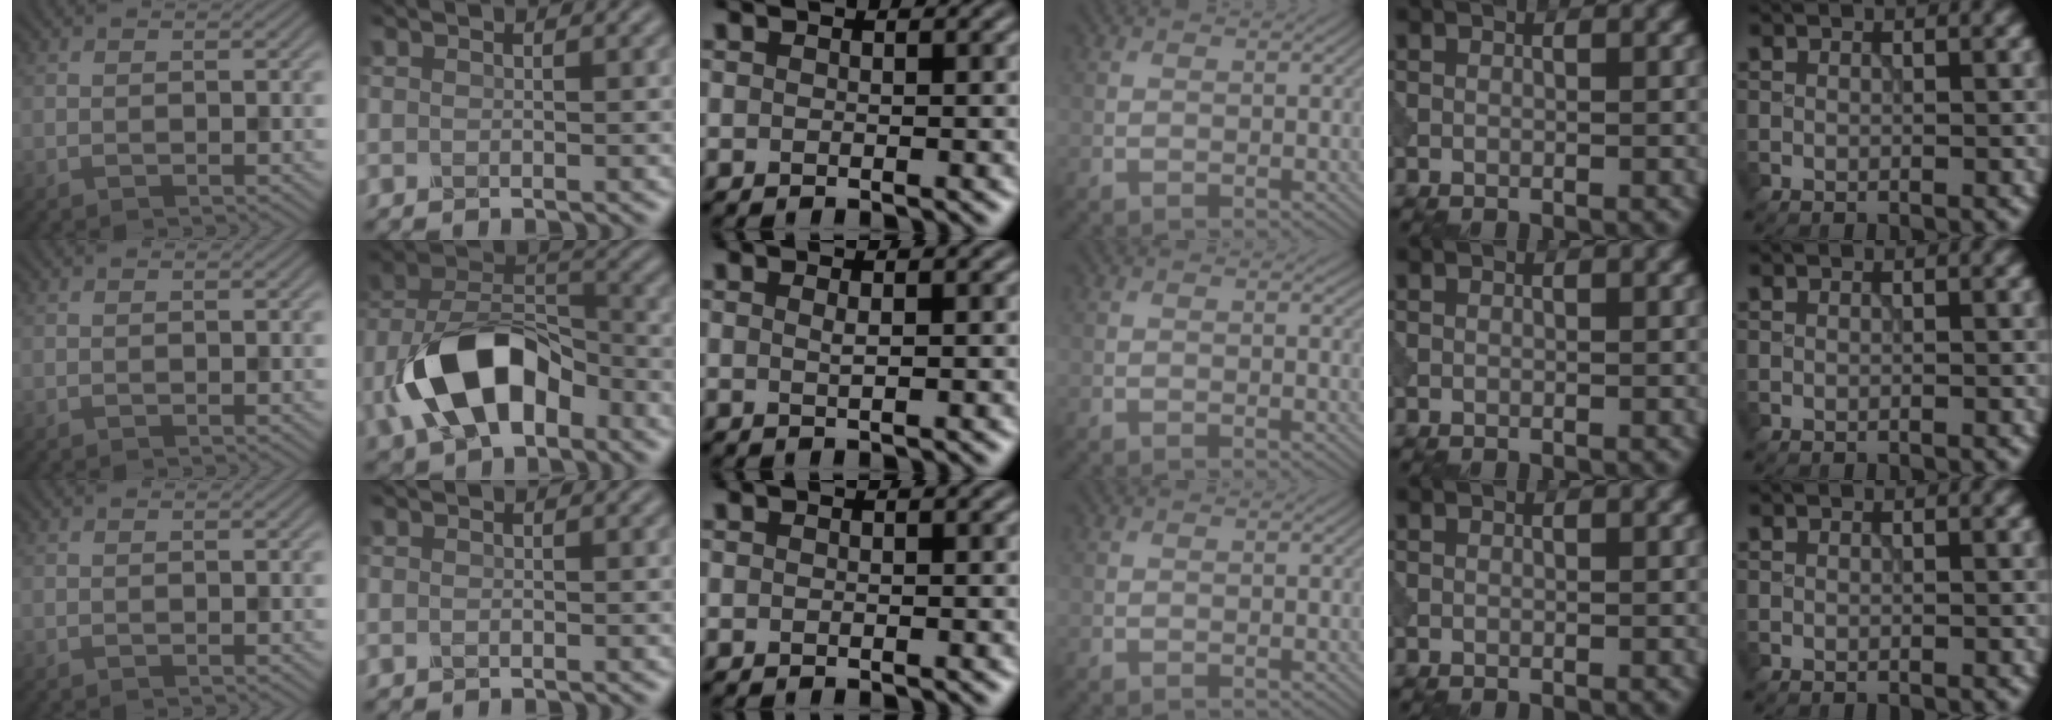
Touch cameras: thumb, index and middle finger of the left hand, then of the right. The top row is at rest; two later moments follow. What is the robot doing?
{"motion": "dispense", "object": "dispenser bottle"}